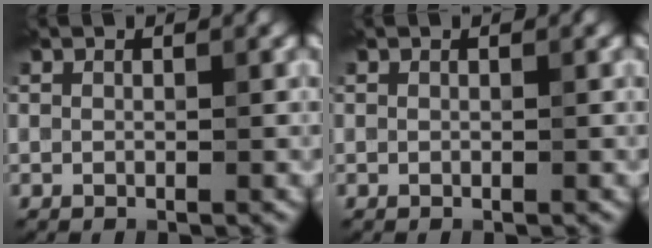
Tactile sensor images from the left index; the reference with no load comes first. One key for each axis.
{"total": 0.0}